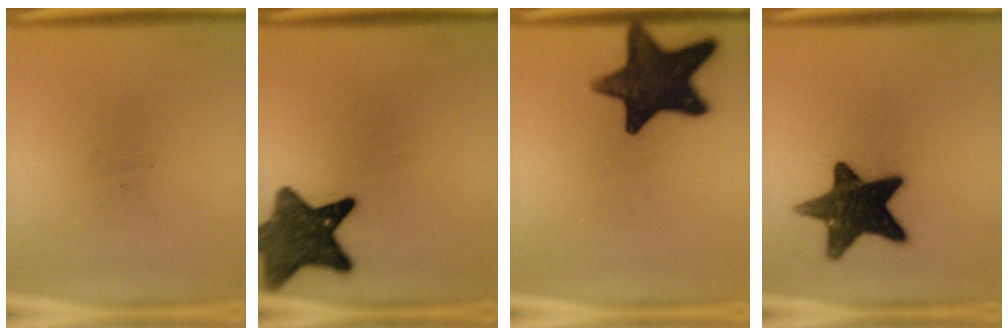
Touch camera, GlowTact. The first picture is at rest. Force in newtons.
{"total": 11.5}
{"total": 15.3}
{"total": 15.0}